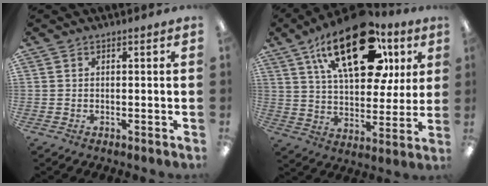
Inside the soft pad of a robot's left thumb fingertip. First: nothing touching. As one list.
[{"total": 26.8, "force": [13.0, 13.5, 19.3], "torque": [-0.283, -0.044, 0.215]}]